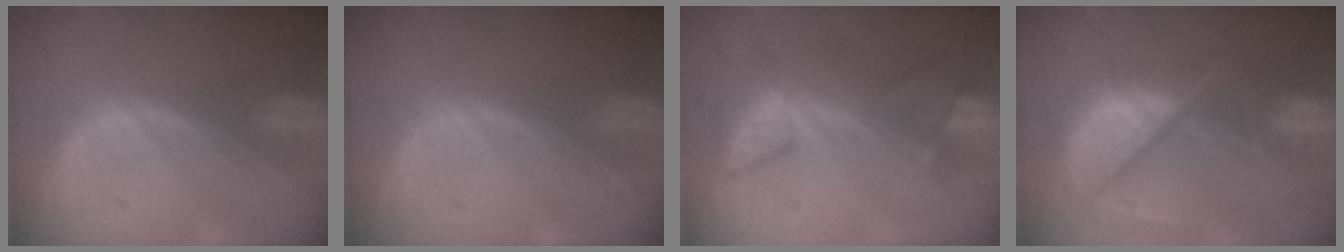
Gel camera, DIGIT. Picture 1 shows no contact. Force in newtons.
{"total": 0.0}
{"total": 8.5, "press": 7.3, "slide": 4.3}
{"total": 11.5, "press": 9.6, "slide": 6.4}